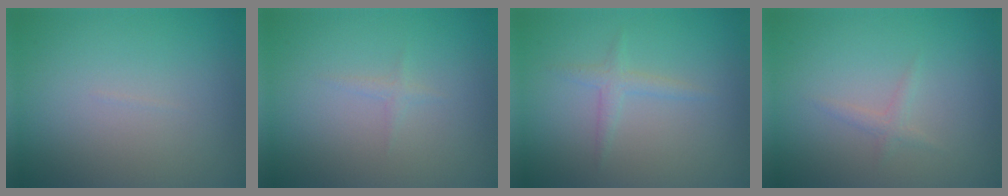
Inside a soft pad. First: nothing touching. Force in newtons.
{"total": 0.7, "press": 0.7, "slide": 0.1}
{"total": 0.7, "press": 0.6, "slide": 0.1}
{"total": 1.0, "press": 1.0, "slide": 0.1}